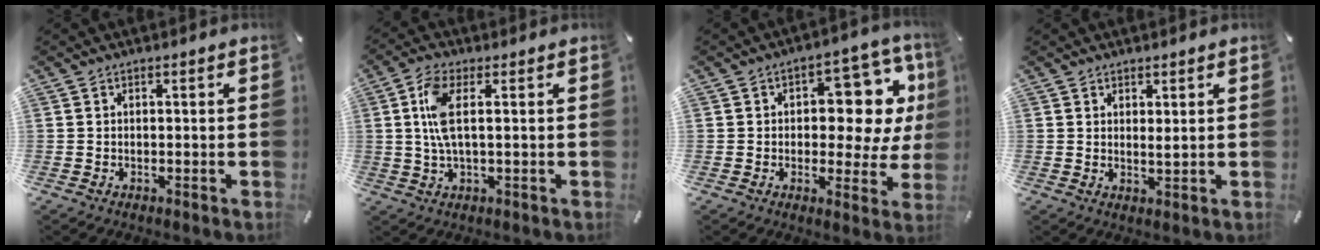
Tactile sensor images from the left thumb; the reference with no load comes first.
{"total": 7.6, "force": [1.4, 2.7, 7.0], "torque": [-0.151, 0.001, 0.022]}
{"total": 12.3, "force": [4.0, 7.5, 8.9], "torque": [-0.102, -0.043, 0.068]}
{"total": 1.7, "force": [1.6, 0.0, 0.4], "torque": [-0.002, -0.009, 0.029]}